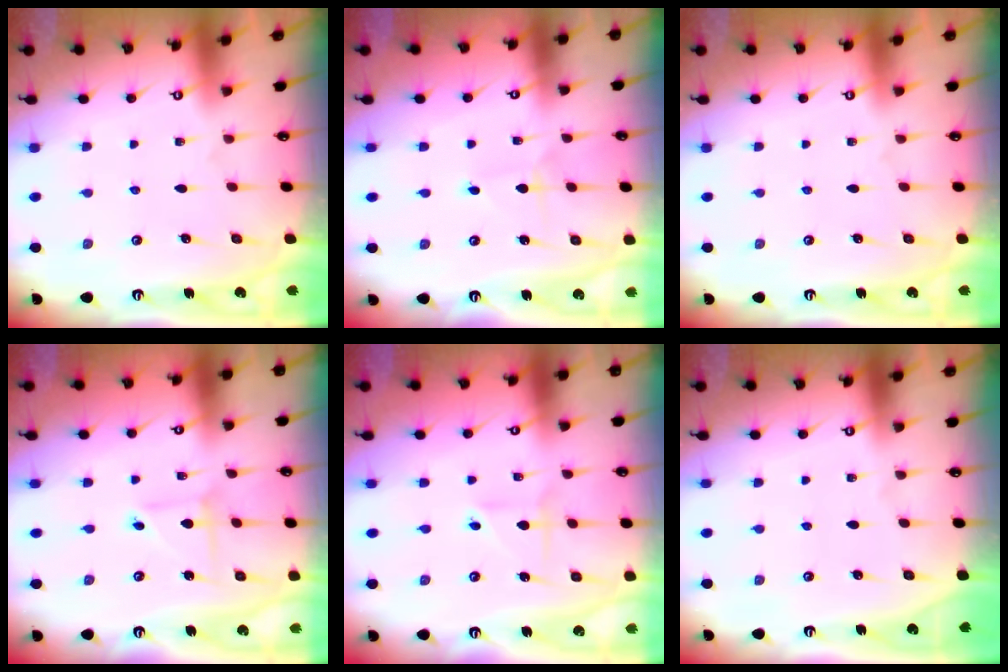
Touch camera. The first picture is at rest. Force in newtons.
{"total": 1.6, "press": 1.6, "slide": 0.0}
{"total": 0.0}
{"total": 2.5, "press": 2.5, "slide": 0.2}
{"total": 2.4, "press": 2.4, "slide": 0.7}
{"total": 0.0}